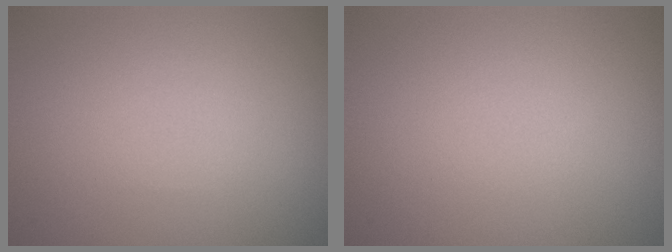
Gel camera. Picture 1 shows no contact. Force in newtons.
{"total": 0.0}